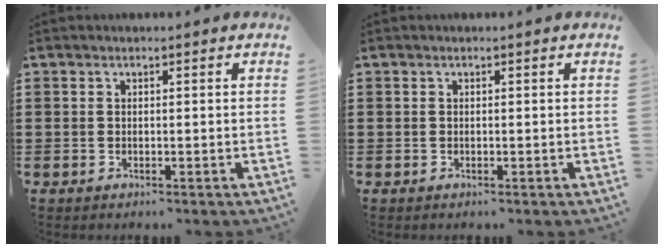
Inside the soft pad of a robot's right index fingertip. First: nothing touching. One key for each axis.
{"total": 0.0}